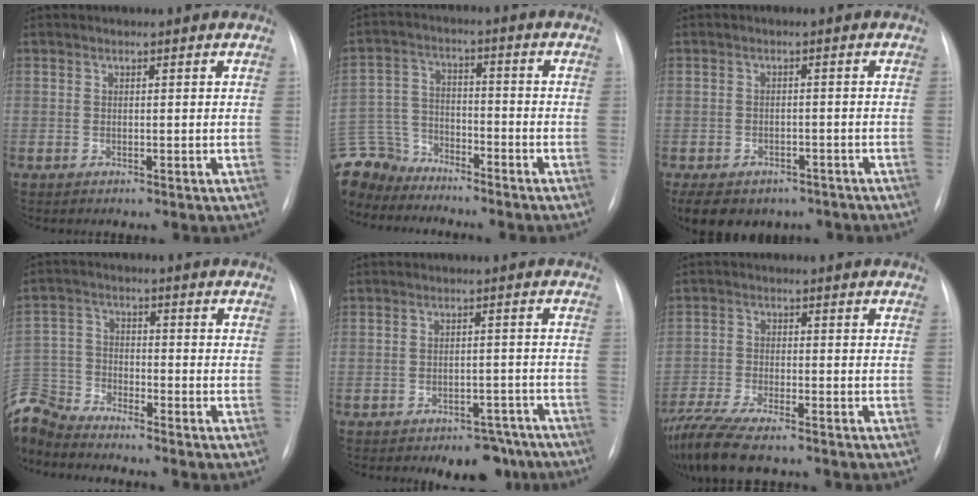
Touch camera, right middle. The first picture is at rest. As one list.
[{"total": 11.4, "force": [-10.6, 4.0, 1.2], "torque": [-0.039, 0.014, -0.203]}, {"total": 15.6, "force": [-10.5, 9.8, 5.9], "torque": [-0.162, -0.005, -0.123]}, {"total": 9.0, "force": [-8.9, 1.1, 0.5], "torque": [-0.026, 0.010, -0.182]}, {"total": 7.6, "force": [-6.0, 3.8, 2.7], "torque": [-0.012, 0.023, -0.076]}, {"total": 11.2, "force": [-9.3, 1.9, 5.9], "torque": [-0.110, -0.020, -0.155]}]